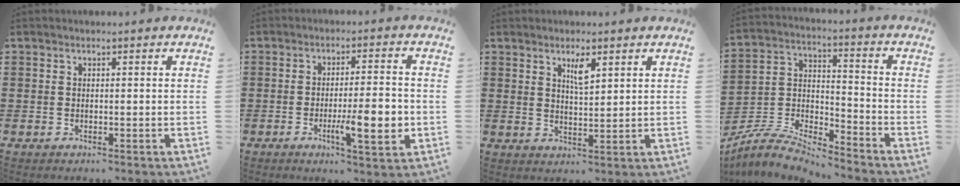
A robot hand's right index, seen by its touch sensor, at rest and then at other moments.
{"total": 8.9, "force": [-2.2, 2.0, 8.4], "torque": [-0.116, -0.006, -0.033]}
{"total": 3.2, "force": [1.8, 0.8, 2.5], "torque": [-0.046, 0.000, 0.029]}
{"total": 7.1, "force": [-6.8, 0.9, 2.0], "torque": [-0.050, -0.001, -0.136]}